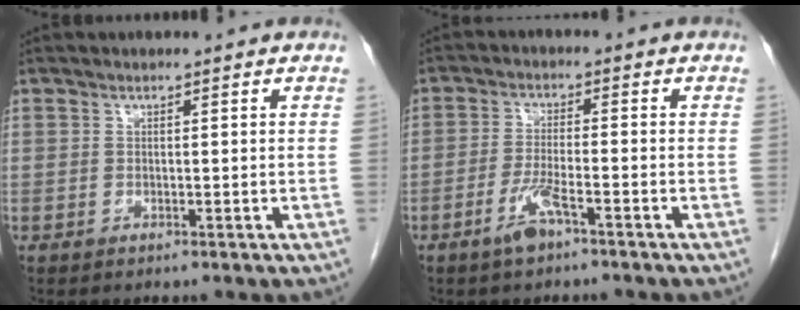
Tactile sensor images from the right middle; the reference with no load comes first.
{"total": 4.2, "force": [-2.7, 0.5, 3.2], "torque": [-0.070, -0.003, -0.052]}